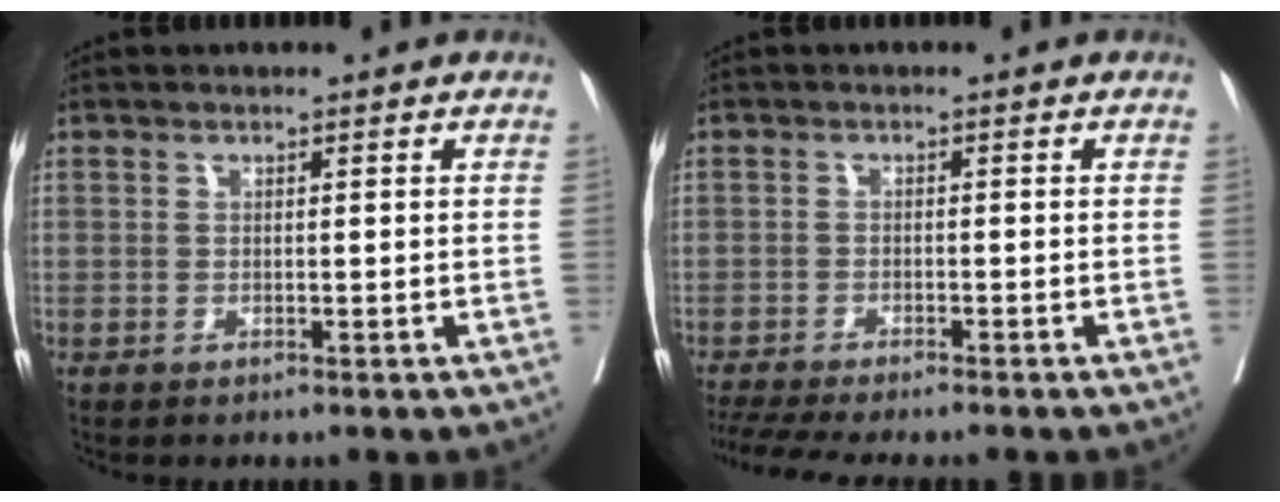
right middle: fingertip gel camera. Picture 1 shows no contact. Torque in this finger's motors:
{"motor_torque": [0.71, -0.66, 0.11, 0.07]}